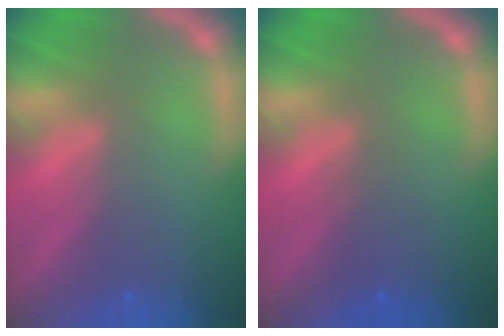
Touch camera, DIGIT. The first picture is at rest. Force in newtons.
{"total": 1.9}